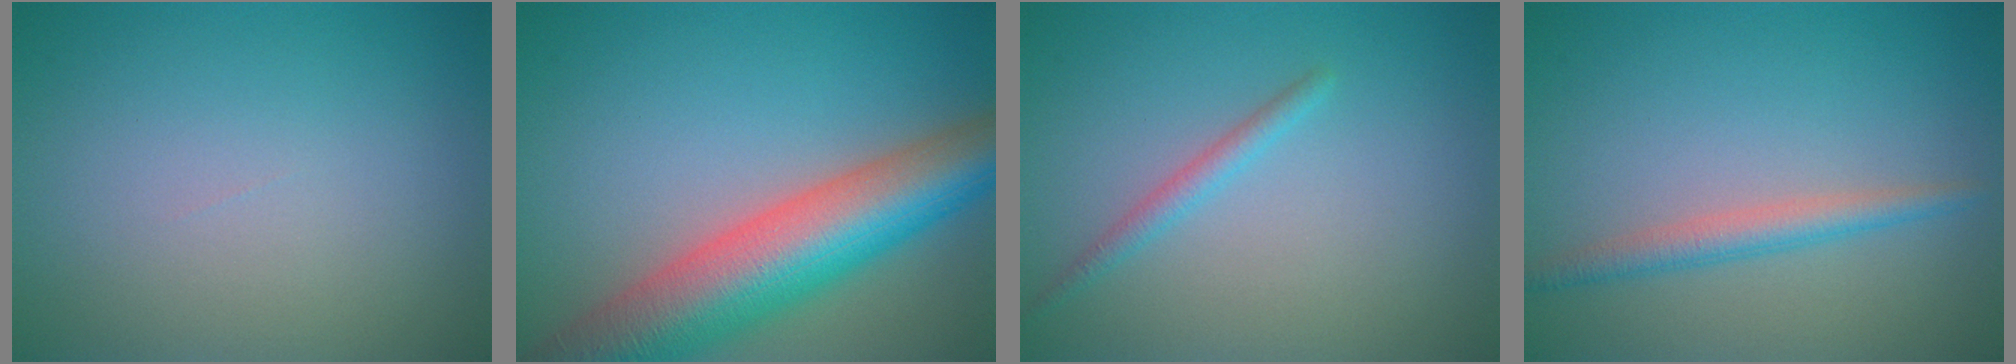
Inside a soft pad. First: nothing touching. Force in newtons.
{"total": 11.5, "press": 11.5, "slide": 0.6}
{"total": 1.5, "press": 1.5, "slide": 0.0}
{"total": 2.3, "press": 2.3, "slide": 0.1}